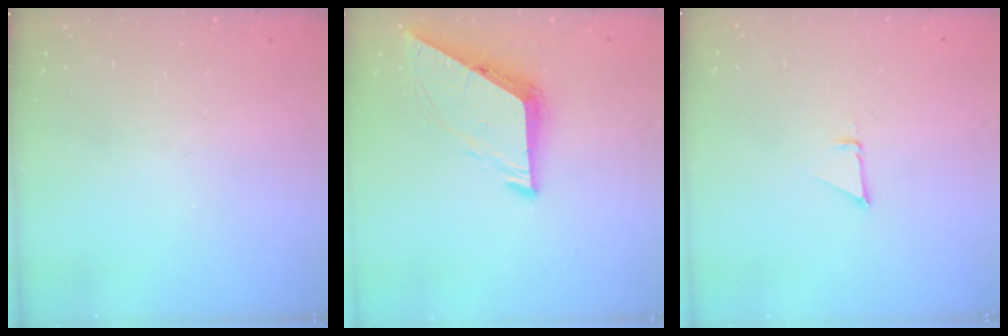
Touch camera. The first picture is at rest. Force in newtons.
{"total": 7.9, "press": 7.9, "slide": 0.4}
{"total": 2.5, "press": 2.5, "slide": 0.1}